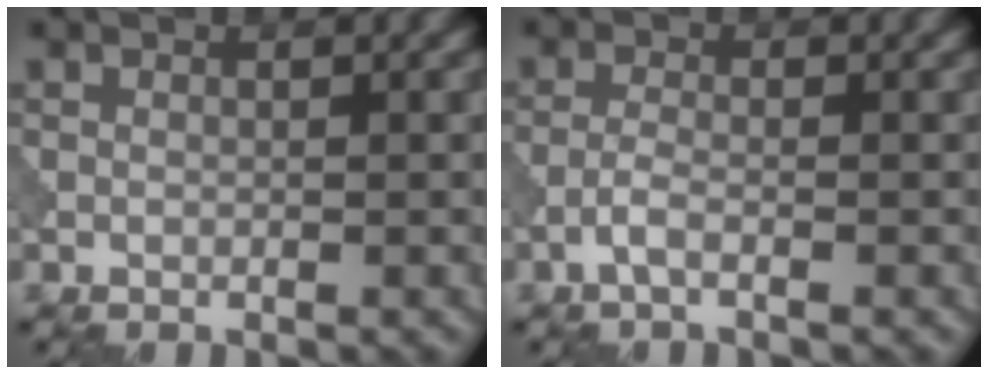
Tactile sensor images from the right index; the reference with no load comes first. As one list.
[{"total": 1.6, "force": [-0.9, 0.4, 1.3], "torque": [-0.029, 0.006, -0.022]}]